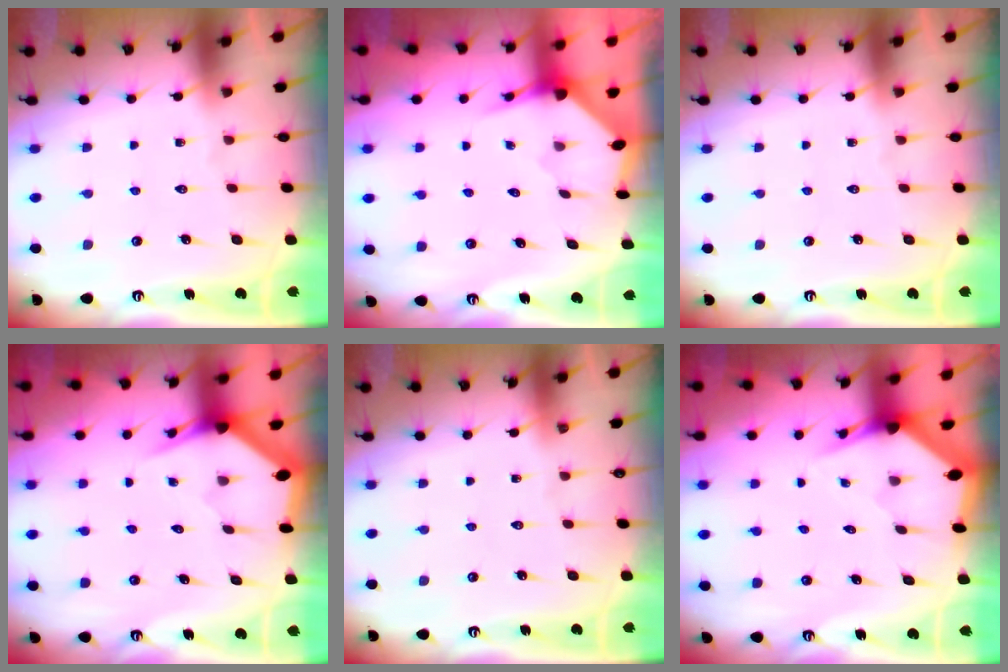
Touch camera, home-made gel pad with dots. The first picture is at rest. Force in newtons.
{"total": 3.2, "press": 3.2, "slide": 0.3}
{"total": 0.0}
{"total": 3.2, "press": 3.2, "slide": 0.0}
{"total": 0.0}
{"total": 3.4, "press": 3.4, "slide": 0.2}